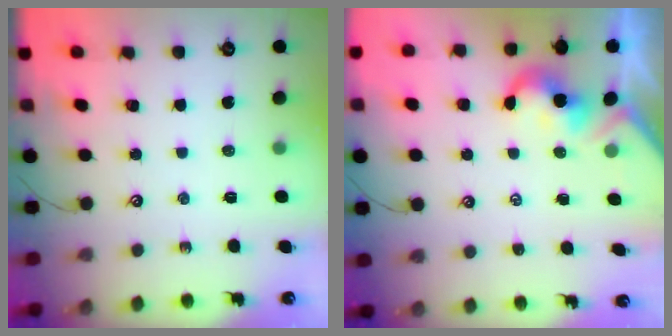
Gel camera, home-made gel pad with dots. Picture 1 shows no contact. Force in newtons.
{"total": 2.0, "press": 1.9, "slide": 0.5}